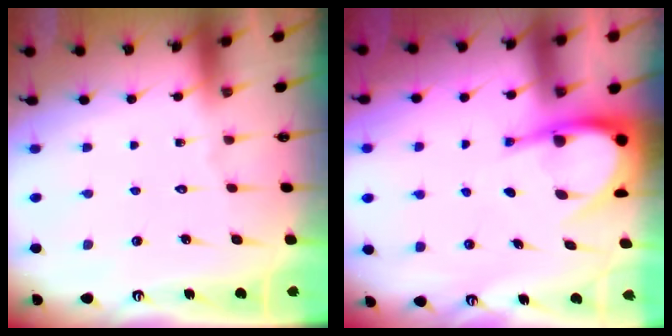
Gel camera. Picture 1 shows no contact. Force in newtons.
{"total": 8.2, "press": 8.1, "slide": 1.0}